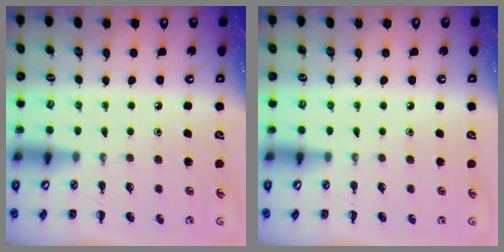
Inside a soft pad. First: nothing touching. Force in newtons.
{"total": 0.0}